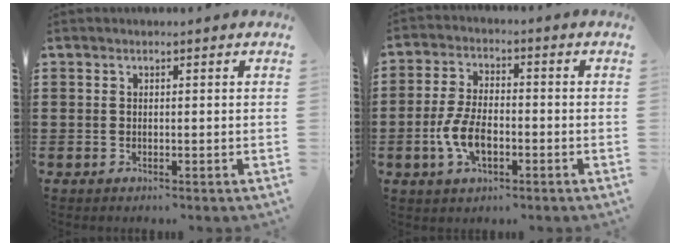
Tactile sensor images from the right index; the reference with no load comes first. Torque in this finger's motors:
{"motor_torque": [2.14, 0.00, 0.88, 0.20]}